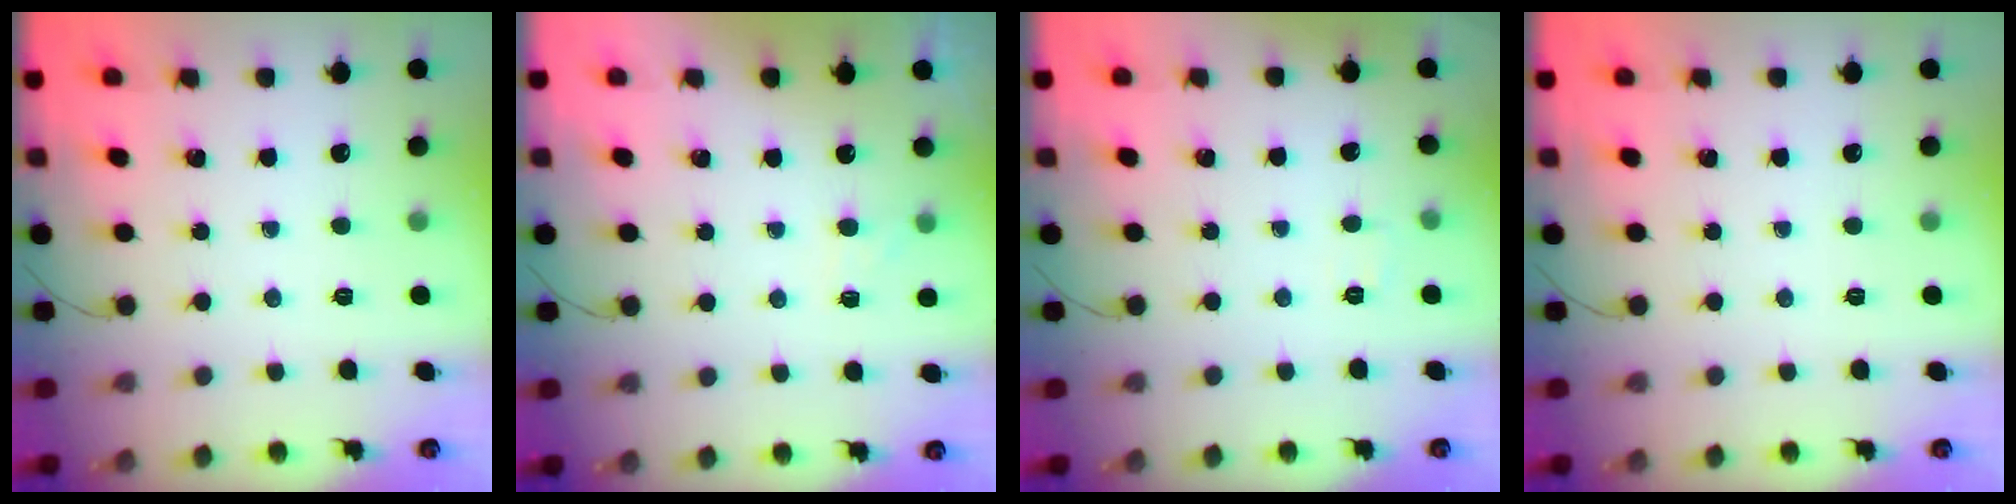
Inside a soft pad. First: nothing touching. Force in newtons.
{"total": 4.8, "press": 4.6, "slide": 1.2}
{"total": 2.4, "press": 2.1, "slide": 1.1}
{"total": 0.0}